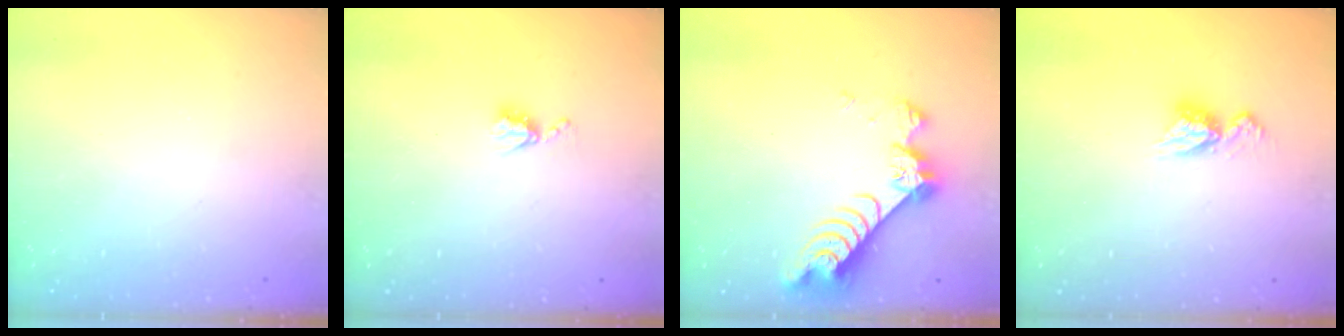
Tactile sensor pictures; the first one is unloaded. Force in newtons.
{"total": 4.2, "press": 4.2, "slide": 0.4}
{"total": 9.2, "press": 9.1, "slide": 0.8}
{"total": 8.3, "press": 8.2, "slide": 0.8}